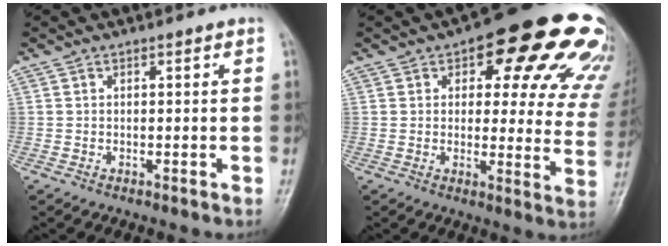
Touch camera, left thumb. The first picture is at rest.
{"total": 23.0, "force": [12.2, 10.0, 16.7], "torque": [-0.158, -0.025, 0.138]}